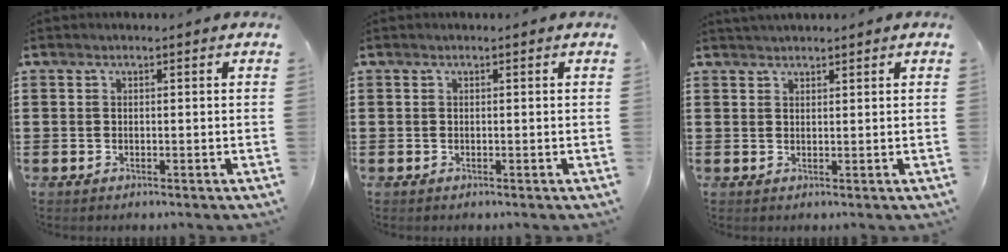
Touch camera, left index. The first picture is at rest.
{"total": 0.0}
{"total": 1.3, "force": [1.3, 0.2, 0.2], "torque": [-0.006, 0.000, 0.025]}